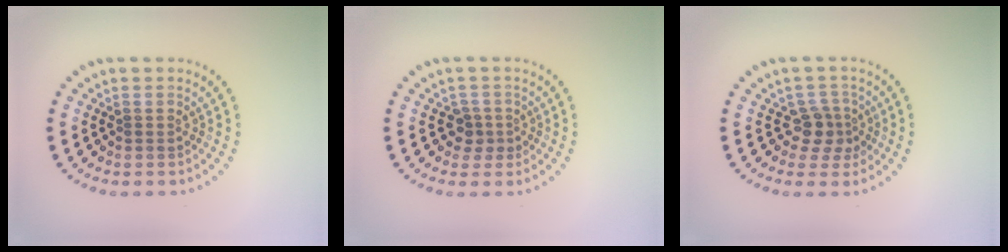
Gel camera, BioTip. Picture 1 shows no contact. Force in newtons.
{"total": 1.7, "press": 1.3, "slide": 1.1}
{"total": 2.3, "press": 1.8, "slide": 1.5}